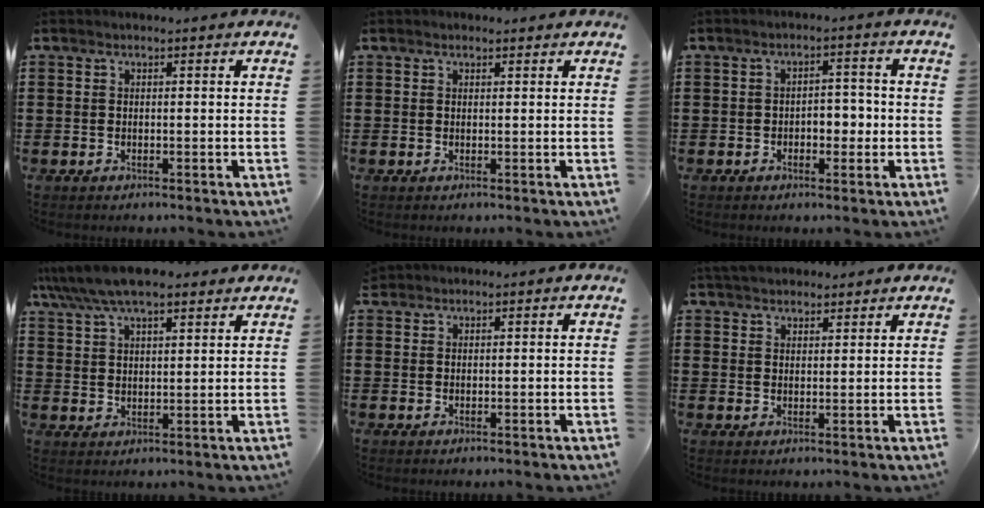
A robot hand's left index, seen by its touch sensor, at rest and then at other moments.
{"total": 0.7, "force": [0.7, 0.3, 0.2], "torque": [-0.005, 0.002, 0.013]}
{"total": 3.7, "force": [-1.0, 2.3, 2.7], "torque": [-0.039, 0.002, -0.027]}
{"total": 7.5, "force": [6.4, 2.0, 3.4], "torque": [-0.085, -0.012, 0.117]}
{"total": 1.0, "force": [0.9, 0.3, 0.1], "torque": [-0.004, 0.002, 0.018]}
{"total": 3.4, "force": [3.3, 0.8, 0.5], "torque": [-0.019, -0.003, 0.064]}